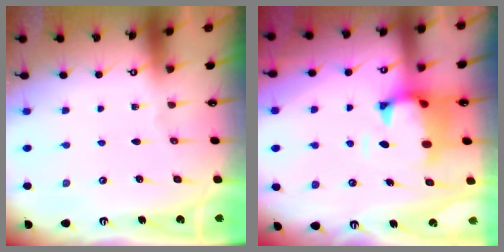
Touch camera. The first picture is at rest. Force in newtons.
{"total": 1.6, "press": 1.2, "slide": 1.1}